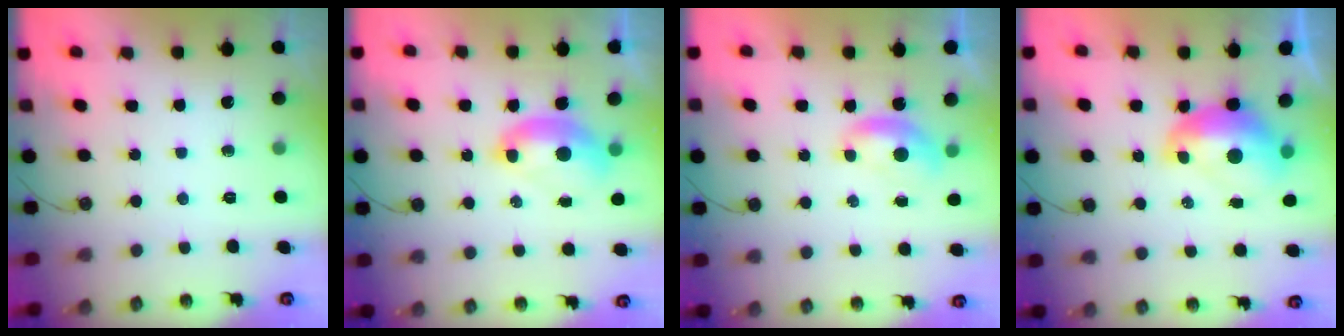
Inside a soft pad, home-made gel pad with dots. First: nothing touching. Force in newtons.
{"total": 2.6, "press": 2.6, "slide": 0.6}
{"total": 0.0}
{"total": 2.8, "press": 2.7, "slide": 0.7}